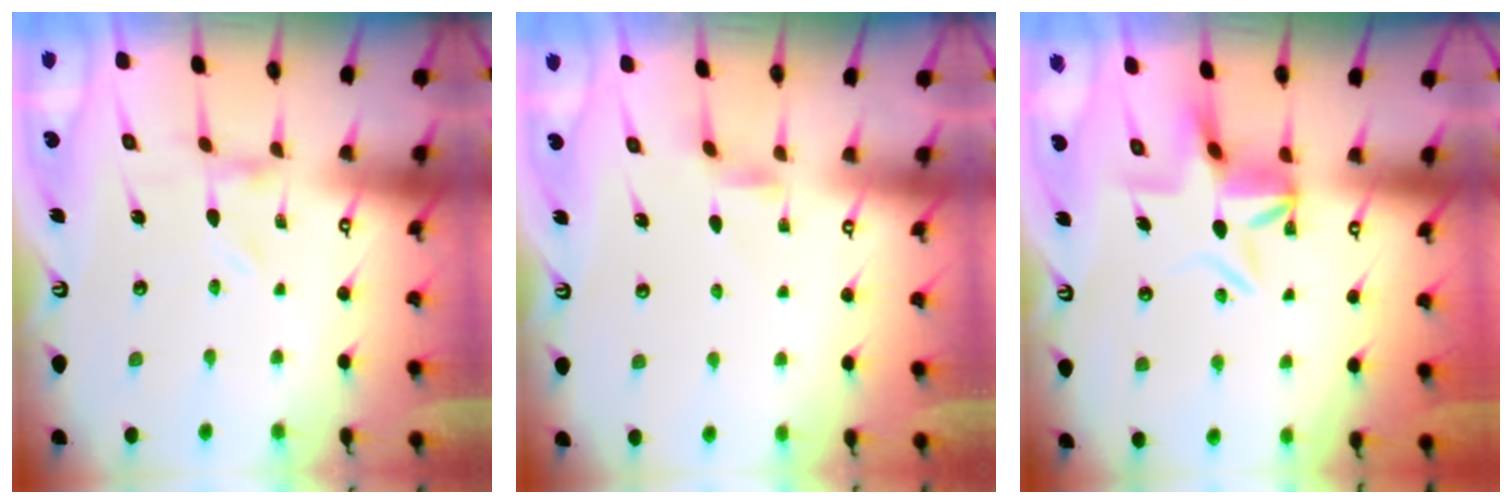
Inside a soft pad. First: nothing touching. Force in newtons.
{"total": 2.5, "press": 2.5, "slide": 0.4}
{"total": 7.3, "press": 7.3, "slide": 0.9}